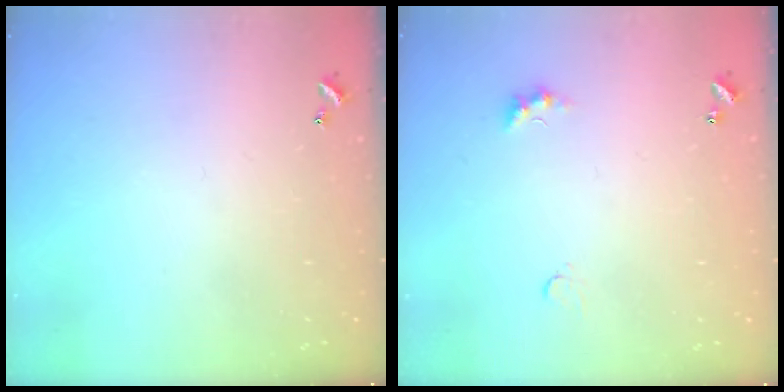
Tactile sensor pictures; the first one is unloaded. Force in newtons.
{"total": 2.8, "press": 2.8, "slide": 0.5}